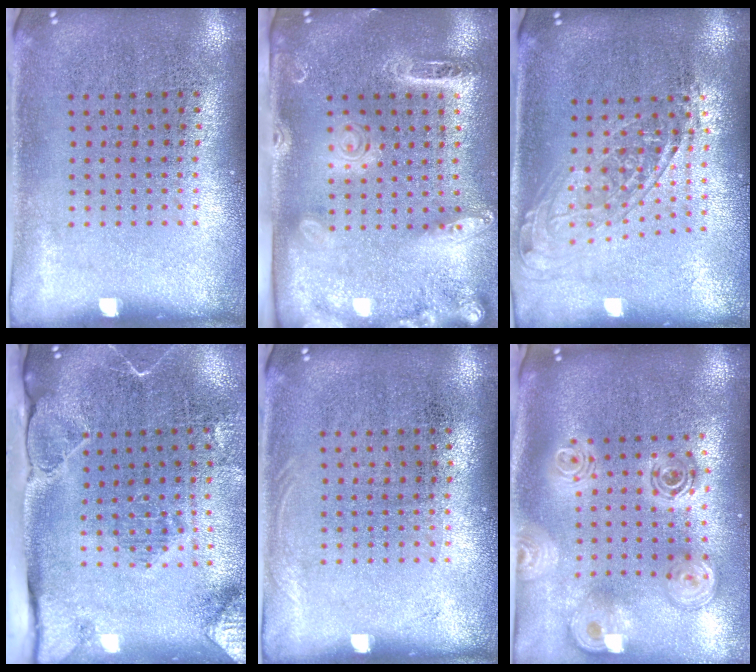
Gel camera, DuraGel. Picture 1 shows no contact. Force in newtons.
{"total": 2.6, "press": 2.0, "slide": 1.7}
{"total": 1.5, "press": 1.3, "slide": 0.9}
{"total": 2.3, "press": 2.1, "slide": 1.1}
{"total": 0.5, "press": 0.5, "slide": 0.2}
{"total": 2.6, "press": 2.0, "slide": 1.7}